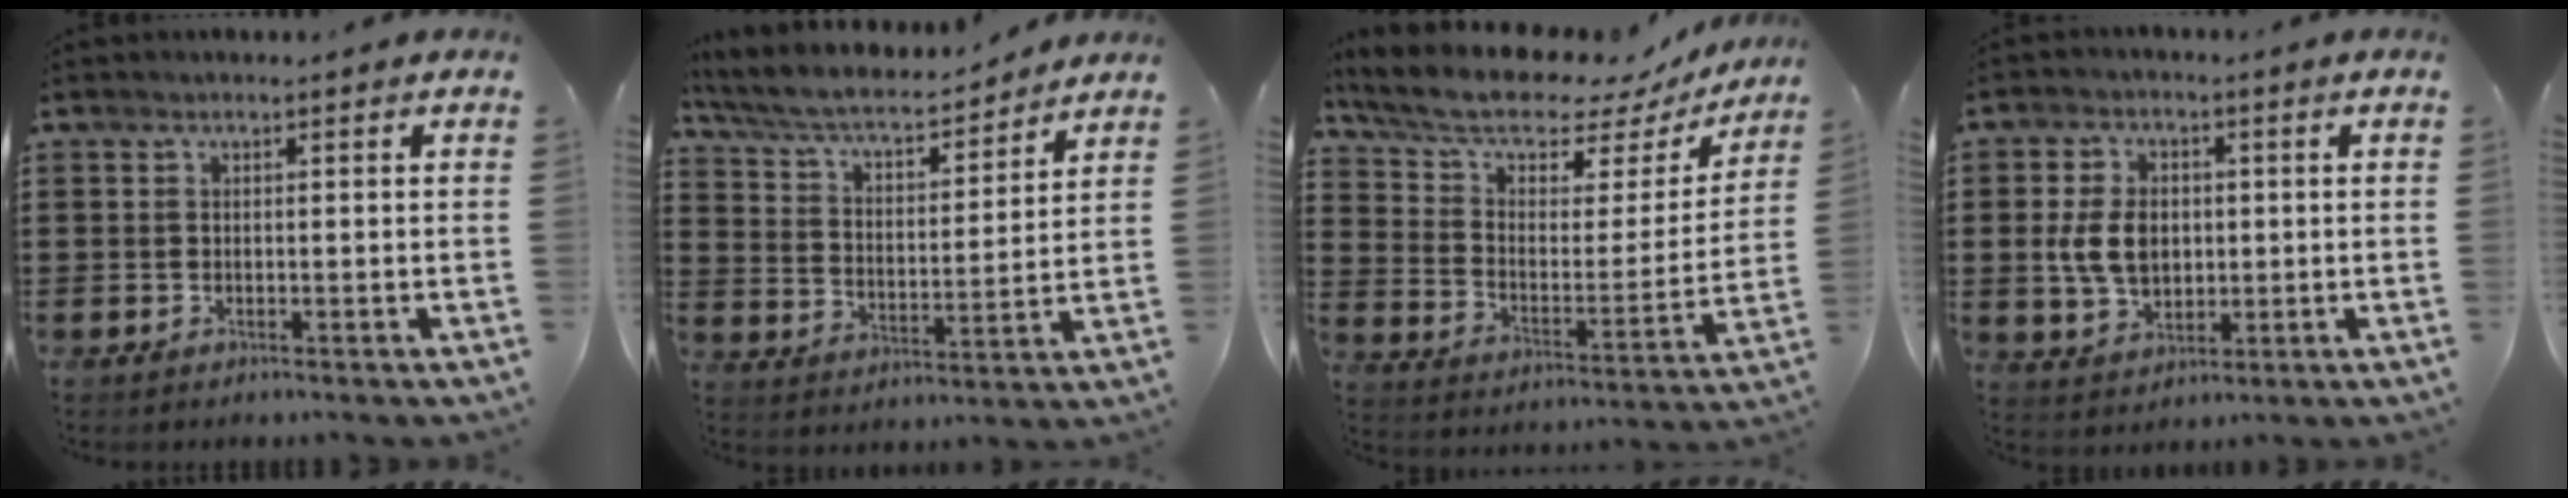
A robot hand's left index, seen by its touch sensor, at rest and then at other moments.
{"total": 6.1, "force": [5.2, 1.1, 2.9], "torque": [-0.078, -0.032, 0.084]}
{"total": 9.7, "force": [8.0, 3.2, 4.5], "torque": [-0.115, -0.047, 0.138]}
{"total": 7.6, "force": [0.3, 5.5, 5.2], "torque": [-0.121, 0.006, -0.001]}